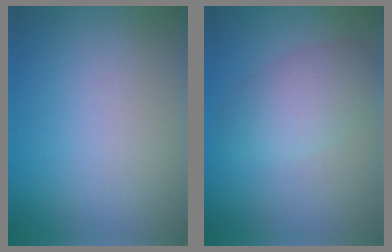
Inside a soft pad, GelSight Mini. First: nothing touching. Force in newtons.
{"total": 3.7, "press": 3.7, "slide": 0.3}